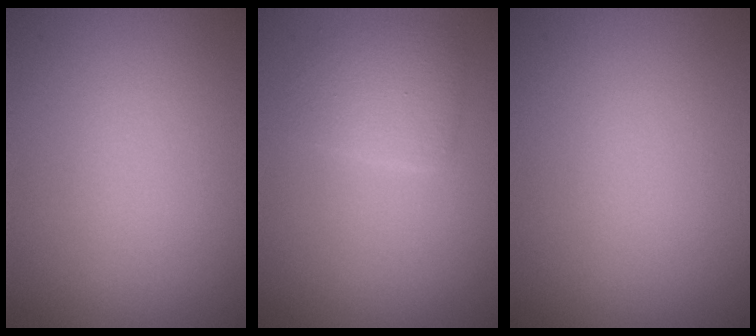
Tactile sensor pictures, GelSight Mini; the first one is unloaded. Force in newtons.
{"total": 2.4, "press": 2.4, "slide": 0.0}
{"total": 0.0}